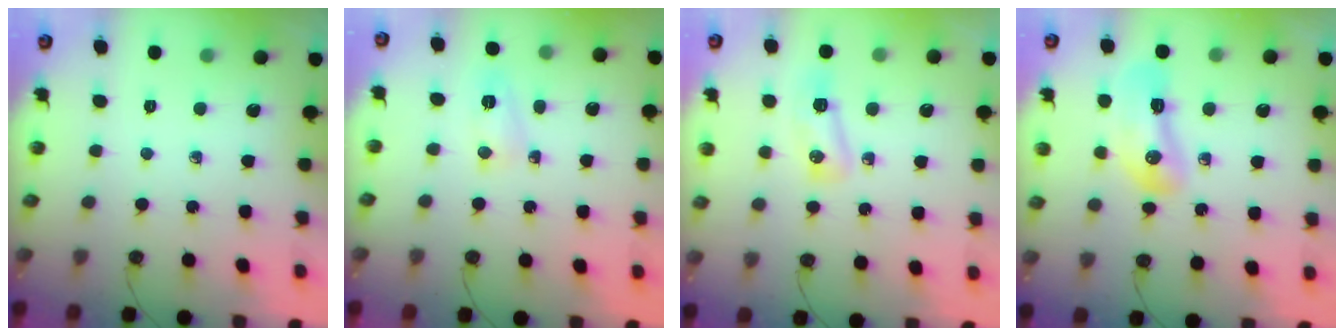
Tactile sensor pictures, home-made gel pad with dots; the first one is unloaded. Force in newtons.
{"total": 3.5, "press": 3.4, "slide": 1.0}
{"total": 6.7, "press": 6.6, "slide": 0.8}
{"total": 11.4, "press": 11.0, "slide": 2.9}